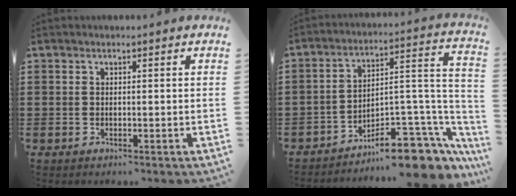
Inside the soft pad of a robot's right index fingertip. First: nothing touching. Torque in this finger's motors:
{"motor_torque": [0.19, -0.32, -0.65, -0.21]}